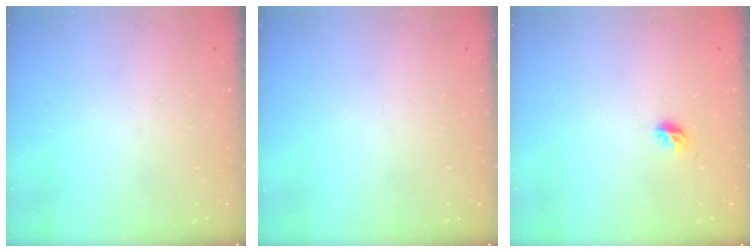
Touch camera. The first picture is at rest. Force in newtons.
{"total": 0.0}
{"total": 5.3, "press": 5.2, "slide": 1.0}